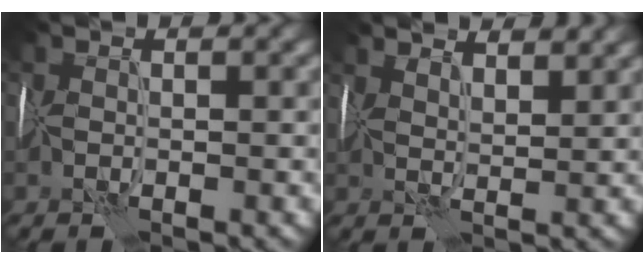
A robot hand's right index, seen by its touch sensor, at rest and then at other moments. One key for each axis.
{"total": 5.6, "fx": 4.7, "fy": 1.6, "fz": 2.8, "tx": -0.051, "ty": 0.025, "tz": 0.063}